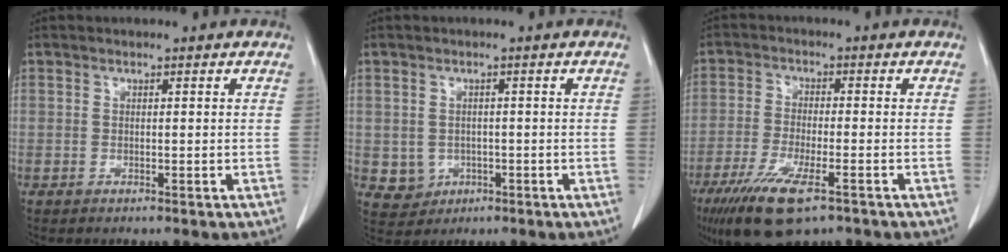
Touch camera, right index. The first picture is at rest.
{"total": 4.1, "force": [-0.7, 4.0, 0.7], "torque": [-0.003, 0.005, 0.001]}
{"total": 10.7, "force": [-6.6, 2.5, 8.0], "torque": [-0.150, -0.024, -0.110]}